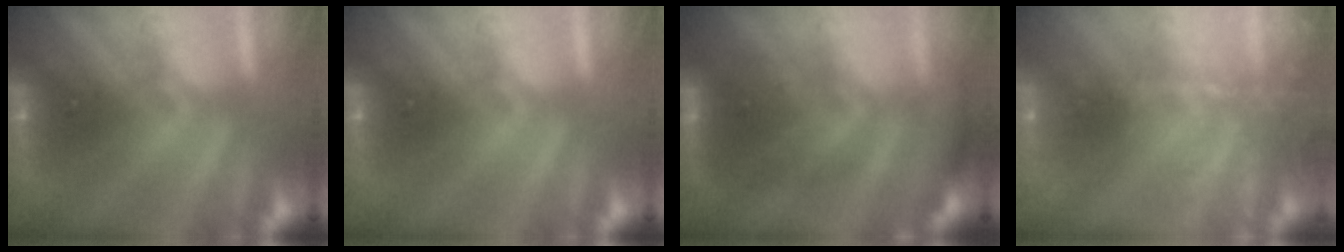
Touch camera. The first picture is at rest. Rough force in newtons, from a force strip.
{"total": 0.0}
{"total": 2.5}
{"total": 8.2}